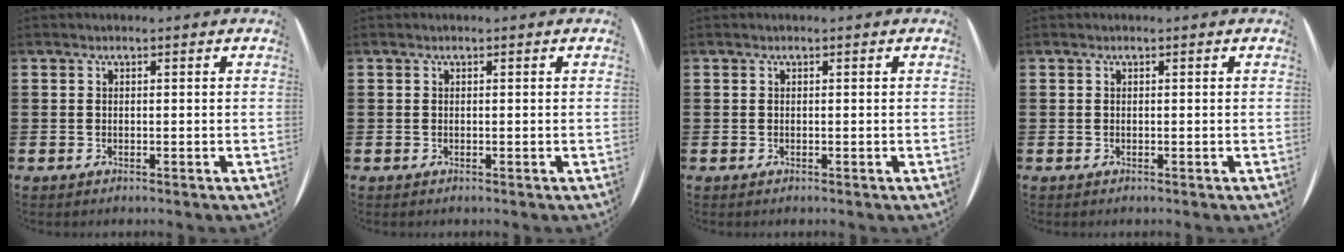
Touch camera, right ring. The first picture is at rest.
{"total": 0.0}
{"total": 0.0}
{"total": 0.0}